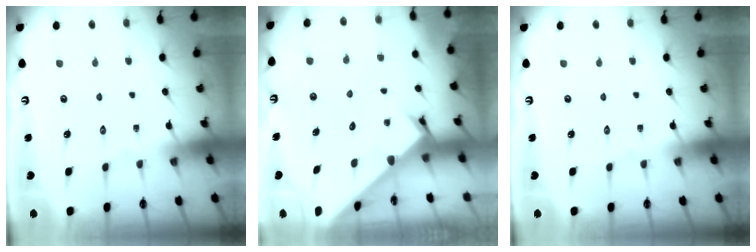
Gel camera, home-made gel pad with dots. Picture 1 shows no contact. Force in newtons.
{"total": 2.3, "press": 2.3, "slide": 0.1}
{"total": 0.0}